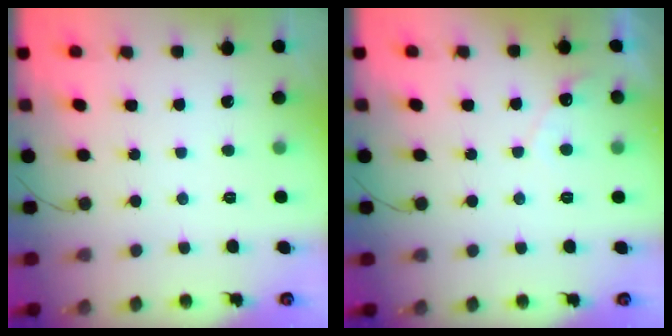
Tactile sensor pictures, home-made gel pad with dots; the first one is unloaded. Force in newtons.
{"total": 4.6, "press": 4.6, "slide": 0.3}